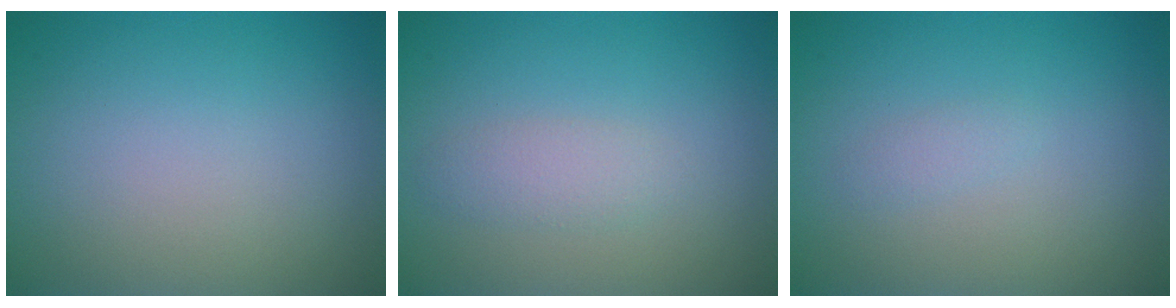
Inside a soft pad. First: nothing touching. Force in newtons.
{"total": 1.7, "press": 1.7, "slide": 0.0}
{"total": 0.7, "press": 0.7, "slide": 0.1}